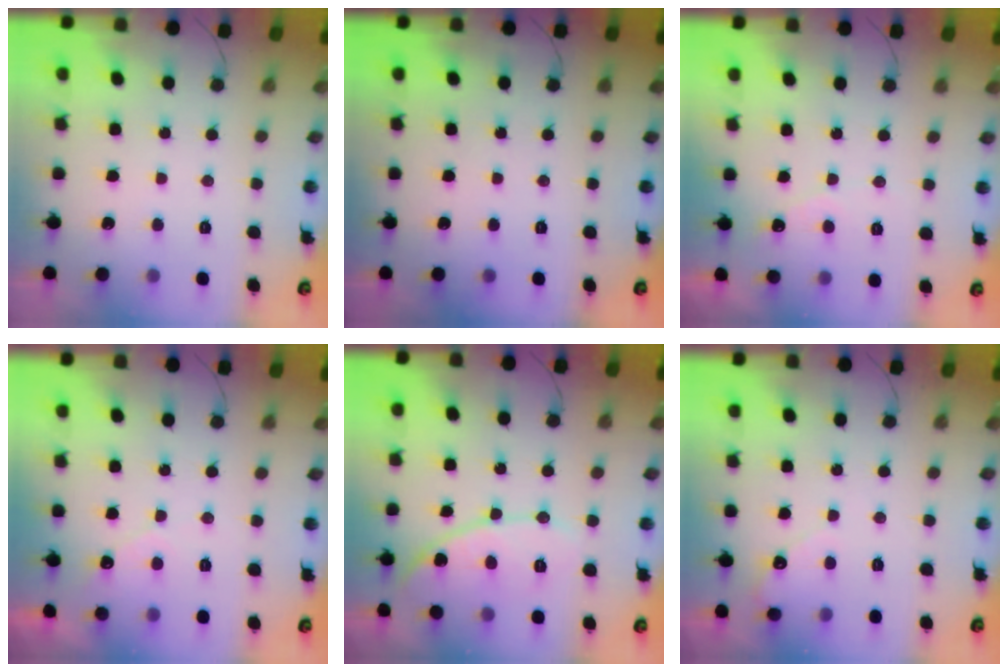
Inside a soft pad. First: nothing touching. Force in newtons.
{"total": 0.0}
{"total": 2.7, "press": 2.7, "slide": 0.1}
{"total": 2.8, "press": 2.8, "slide": 0.1}
{"total": 10.2, "press": 10.2, "slide": 0.4}
{"total": 2.6, "press": 2.6, "slide": 0.2}